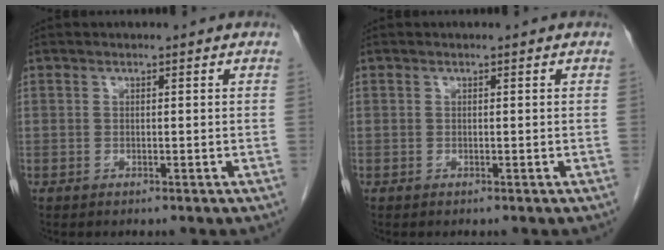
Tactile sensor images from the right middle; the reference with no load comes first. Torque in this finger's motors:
{"motor_torque": [-0.15, 0.02, -0.02, -0.01]}